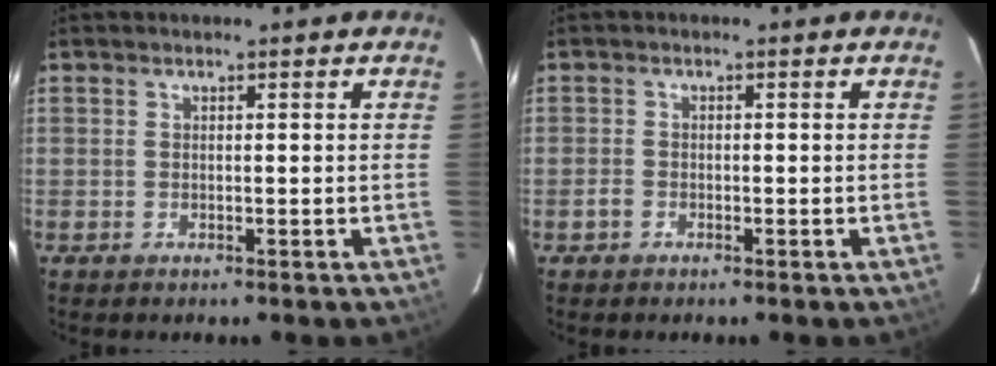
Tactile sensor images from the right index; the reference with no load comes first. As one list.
[{"total": 1.4, "force": [-0.9, 1.0, 0.2], "torque": [-0.004, 0.004, -0.016]}]